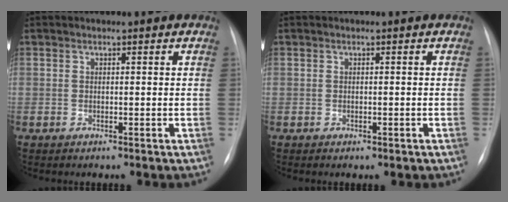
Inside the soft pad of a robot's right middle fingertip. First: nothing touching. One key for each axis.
{"total": 0.6, "fx": -0.2, "fy": 0.3, "fz": 0.4, "tx": -0.005, "ty": 0.000, "tz": 0.000}